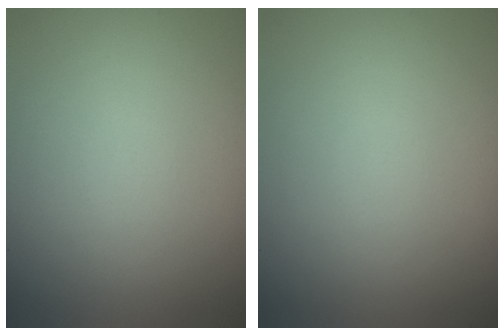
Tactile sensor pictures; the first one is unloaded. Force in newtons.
{"total": 0.0}